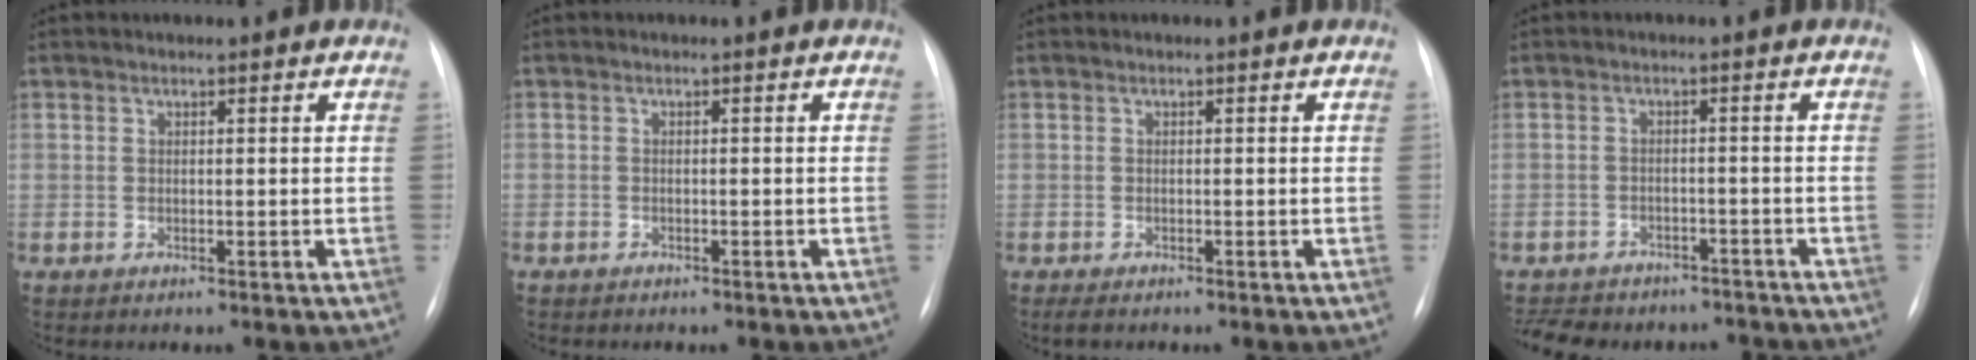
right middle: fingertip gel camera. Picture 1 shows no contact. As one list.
[{"total": 1.4, "force": [-1.2, 0.8, 0.3], "torque": [-0.008, 0.002, -0.016]}, {"total": 1.5, "force": [-1.2, 0.4, 0.7], "torque": [-0.014, -0.003, -0.016]}, {"total": 13.3, "force": [-11.4, 5.7, 3.7], "torque": [-0.088, 0.003, -0.138]}]